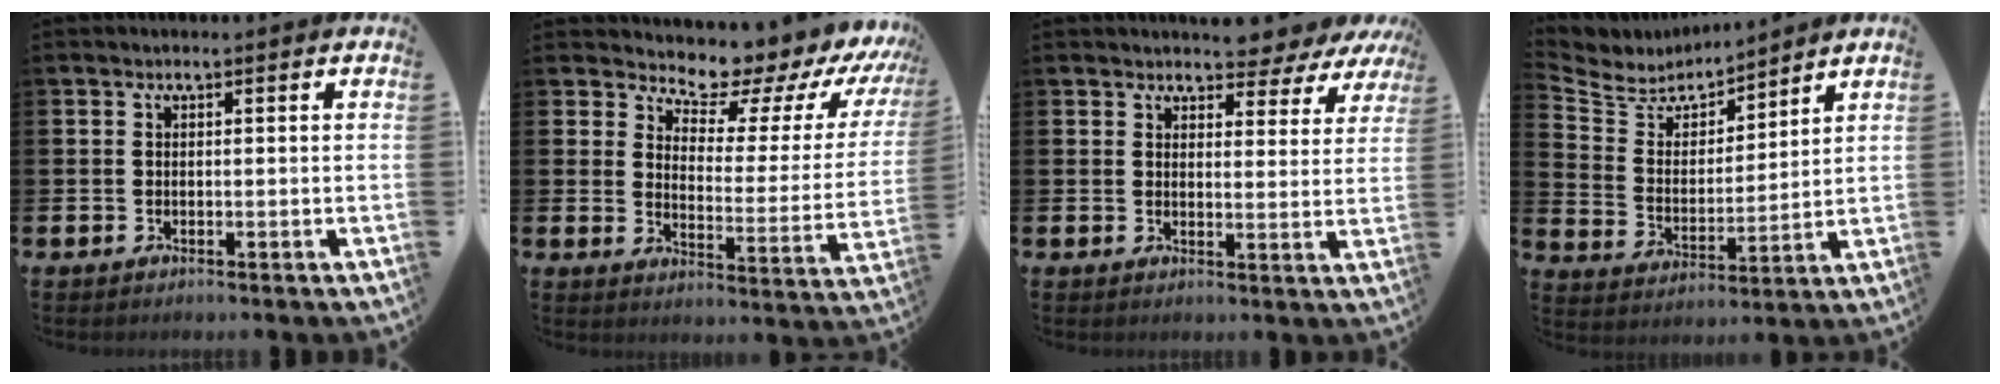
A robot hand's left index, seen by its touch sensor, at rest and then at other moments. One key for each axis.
{"total": 7.4, "fx": 7.0, "fy": 2.1, "fz": 1.5, "tx": -0.049, "ty": -0.068, "tz": 0.113}
{"total": 3.6, "fx": 3.3, "fy": 1.2, "fz": 0.0, "tx": 0.002, "ty": -0.032, "tz": 0.053}
{"total": 5.5, "fx": 5.4, "fy": 1.4, "fz": 0.1, "tx": -0.045, "ty": -0.049, "tz": 0.091}